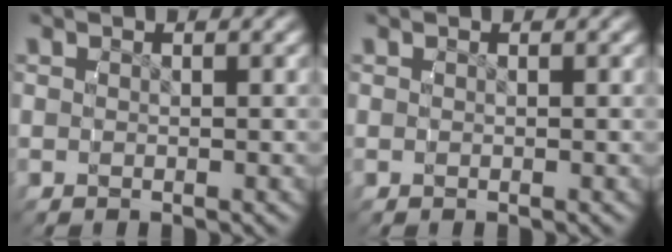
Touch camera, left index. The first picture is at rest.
{"total": 0.0}